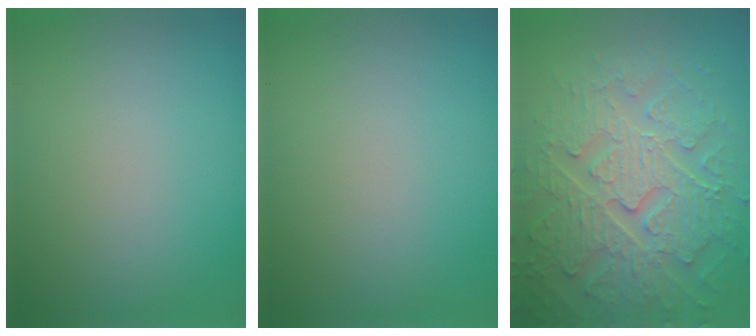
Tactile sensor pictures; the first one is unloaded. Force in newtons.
{"total": 0.0}
{"total": 7.4, "press": 6.0, "slide": 4.3}